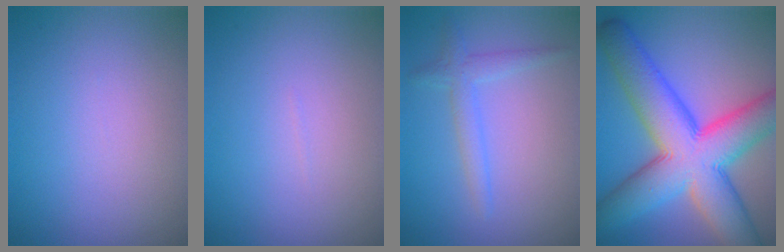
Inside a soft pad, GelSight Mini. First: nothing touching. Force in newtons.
{"total": 0.0}
{"total": 2.0, "press": 2.0, "slide": 0.1}
{"total": 13.2, "press": 13.2, "slide": 0.4}